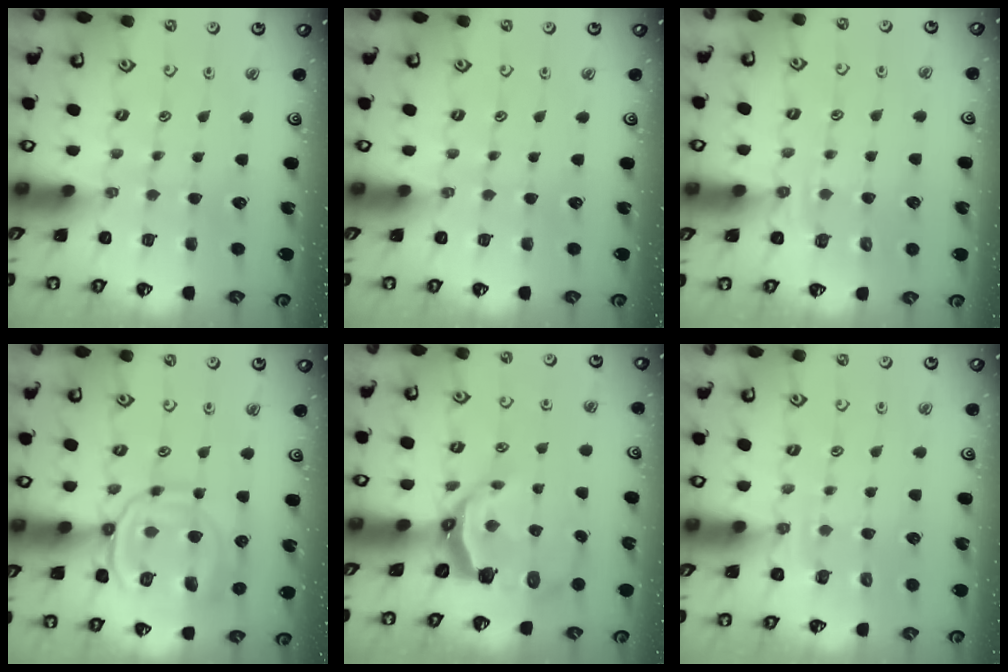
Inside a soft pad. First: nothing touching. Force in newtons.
{"total": 0.0}
{"total": 4.3, "press": 4.0, "slide": 1.5}
{"total": 14.7, "press": 14.6, "slide": 1.4}
{"total": 8.1, "press": 6.4, "slide": 5.0}
{"total": 2.9, "press": 2.6, "slide": 1.2}